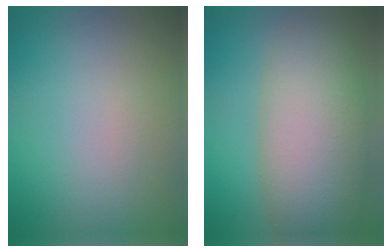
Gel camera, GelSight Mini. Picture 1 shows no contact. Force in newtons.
{"total": 9.2, "press": 9.2, "slide": 0.5}